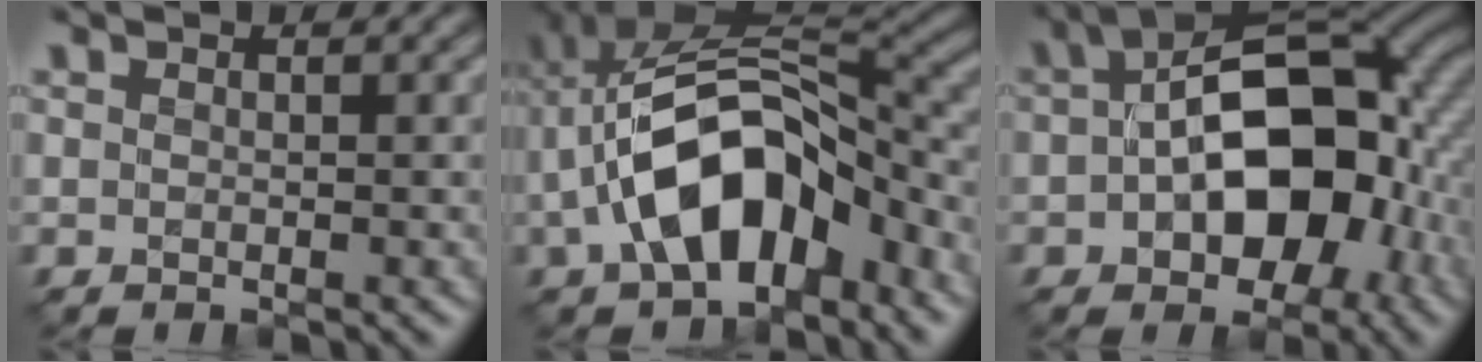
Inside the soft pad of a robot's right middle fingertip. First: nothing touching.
{"total": 12.2, "force": [-3.3, 7.1, 9.4], "torque": [-0.166, 0.007, -0.062]}
{"total": 14.0, "force": [-0.7, 8.4, 11.2], "torque": [-0.162, 0.007, -0.010]}